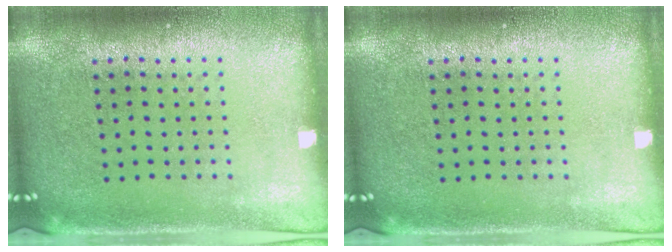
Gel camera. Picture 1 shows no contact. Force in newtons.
{"total": 0.0}